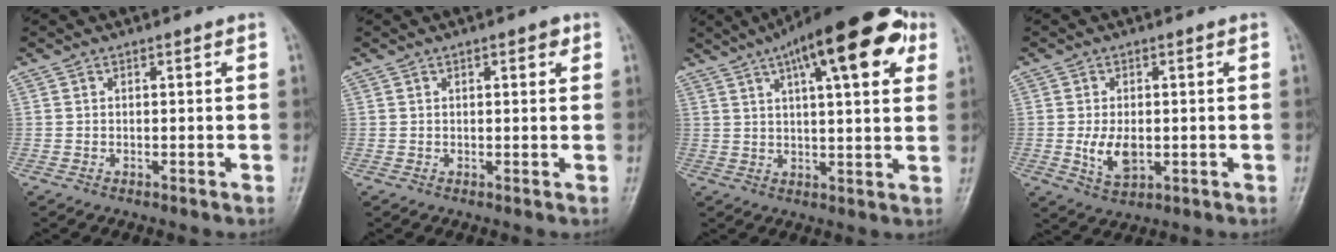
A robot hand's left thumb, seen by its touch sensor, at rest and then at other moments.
{"total": 2.6, "force": [1.2, 1.0, 2.0], "torque": [-0.020, -0.001, 0.013]}
{"total": 19.9, "force": [9.5, 6.2, 16.4], "torque": [-0.224, 0.006, 0.135]}
{"total": 5.8, "force": [-0.6, 3.5, 4.6], "torque": [-0.081, -0.010, -0.005]}